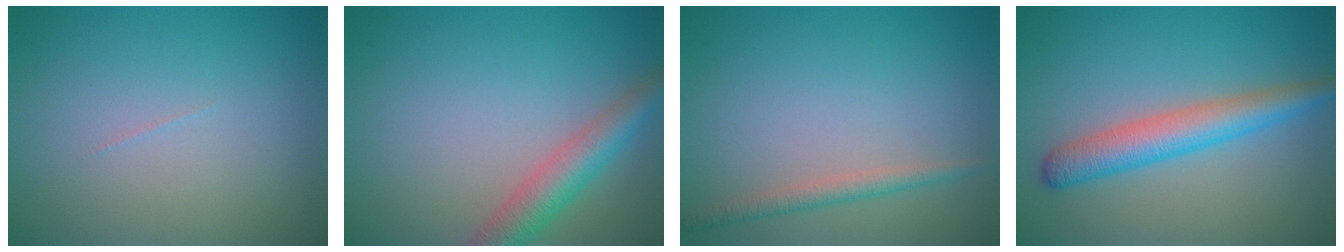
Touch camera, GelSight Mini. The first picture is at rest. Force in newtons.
{"total": 4.2, "press": 4.2, "slide": 0.1}
{"total": 1.7, "press": 1.7, "slide": 0.1}
{"total": 4.5, "press": 4.5, "slide": 0.1}